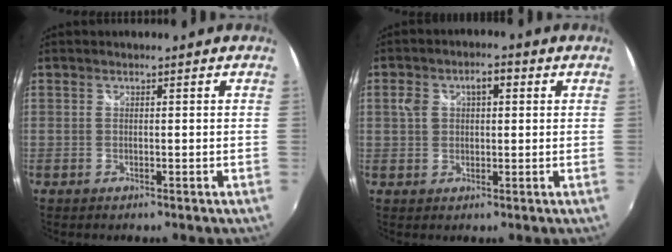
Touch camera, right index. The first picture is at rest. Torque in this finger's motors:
{"motor_torque": [0.11, -0.01, 0.10, 0.03]}